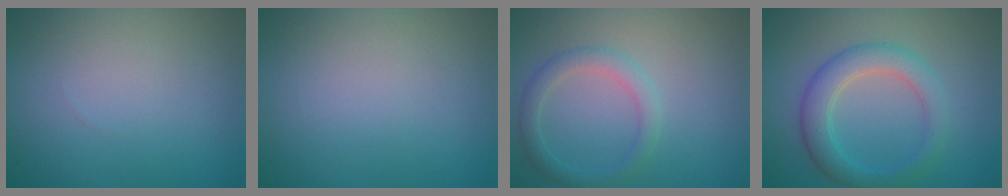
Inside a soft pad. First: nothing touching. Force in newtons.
{"total": 0.0}
{"total": 2.2, "press": 2.2, "slide": 0.1}
{"total": 4.0, "press": 4.0, "slide": 0.1}